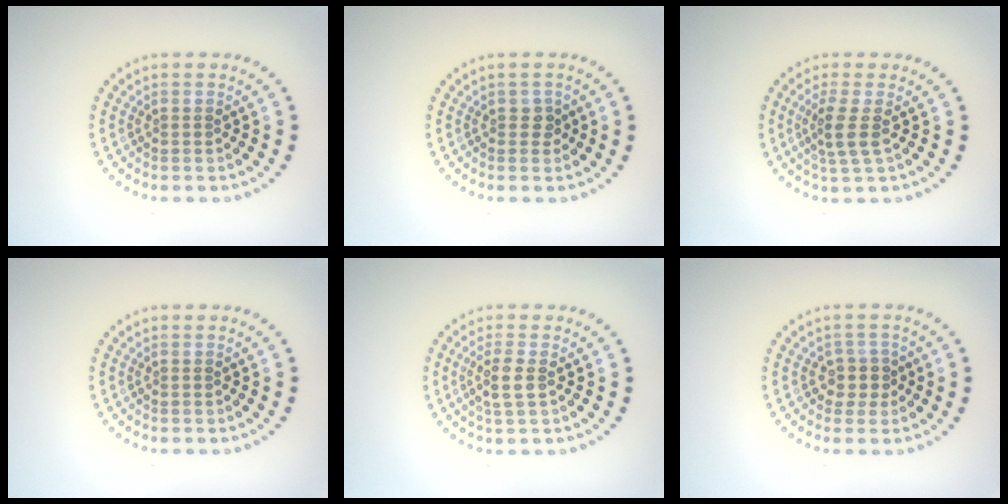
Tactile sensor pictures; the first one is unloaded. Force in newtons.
{"total": 0.9, "press": 0.9, "slide": 0.3}
{"total": 2.5, "press": 1.9, "slide": 1.6}
{"total": 0.0}
{"total": 2.2, "press": 2.0, "slide": 0.8}
{"total": 2.1, "press": 1.7, "slide": 1.2}